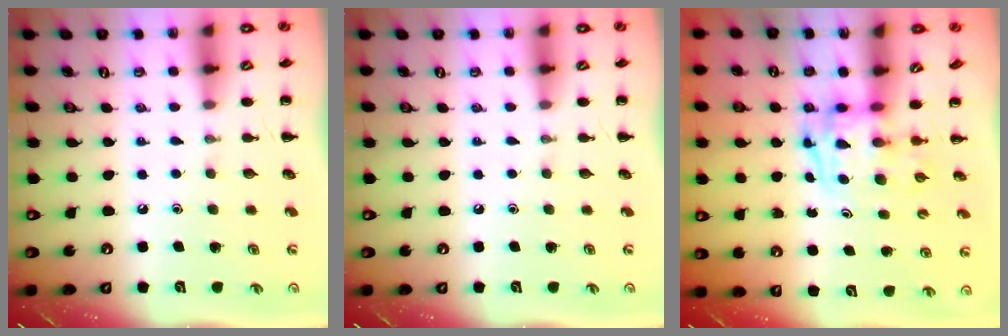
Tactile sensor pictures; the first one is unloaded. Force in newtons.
{"total": 0.0}
{"total": 3.4, "press": 3.3, "slide": 0.5}